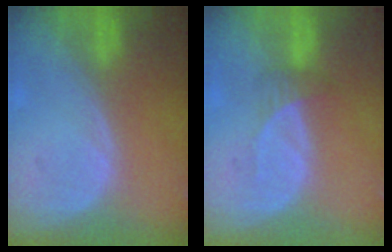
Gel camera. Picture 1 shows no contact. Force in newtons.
{"total": 2.1, "press": 1.9, "slide": 0.9}